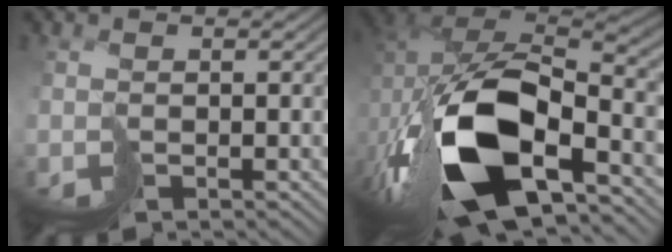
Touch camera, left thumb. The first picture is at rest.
{"total": 17.6, "force": [-6.2, 9.0, 13.8], "torque": [-0.294, -0.013, -0.103]}